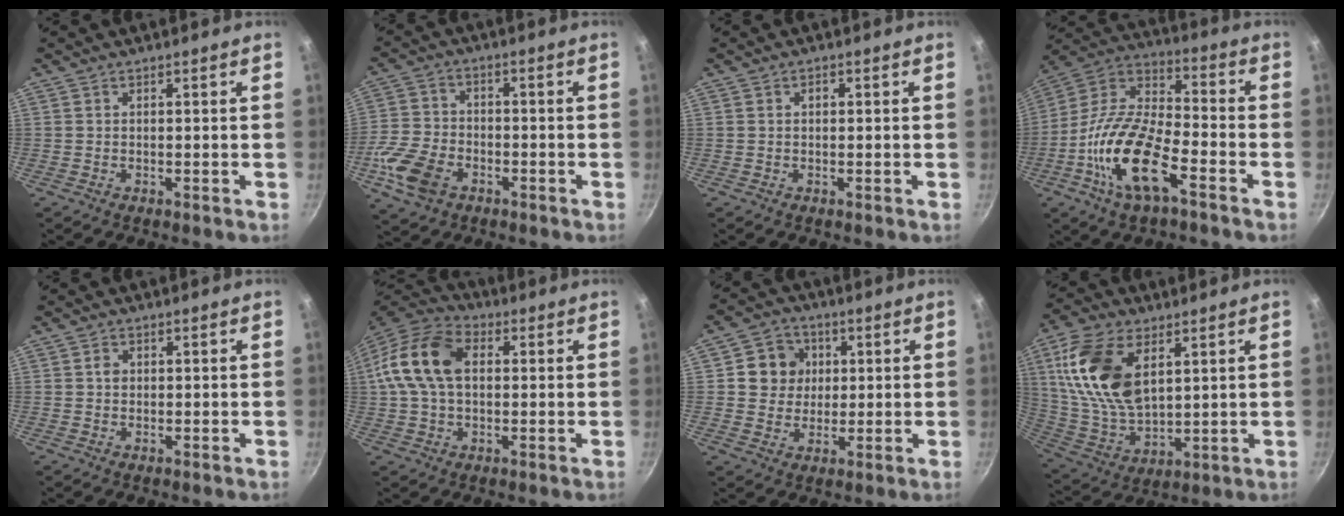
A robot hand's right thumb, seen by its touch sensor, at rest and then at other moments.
{"total": 10.7, "force": [-4.5, 7.3, 6.4], "torque": [-0.123, 0.020, -0.093]}
{"total": 1.2, "force": [0.2, 0.8, 0.8], "torque": [-0.011, 0.006, 0.002]}
{"total": 19.0, "force": [-7.9, 8.0, 15.3], "torque": [-0.288, 0.048, -0.169]}
{"total": 1.6, "force": [0.2, 1.3, 0.8], "torque": [-0.010, 0.006, 0.003]}
{"total": 14.3, "force": [2.0, 9.3, 10.7], "torque": [-0.190, 0.027, 0.021]}
{"total": 8.2, "force": [1.7, 7.5, 2.8], "torque": [-0.008, 0.007, 0.022]}
{"total": 18.9, "force": [6.4, 10.6, 14.2], "torque": [-0.265, -0.019, 0.135]}